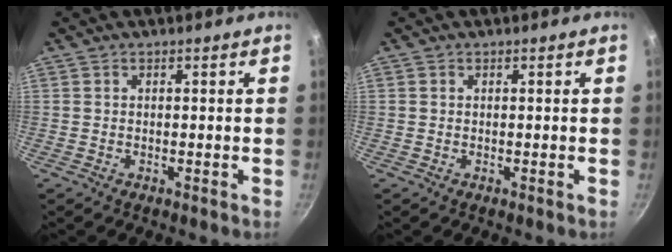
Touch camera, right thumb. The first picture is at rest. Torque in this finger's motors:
{"motor_torque": [0.23, -0.05, 0.18, 0.12, 0.00]}